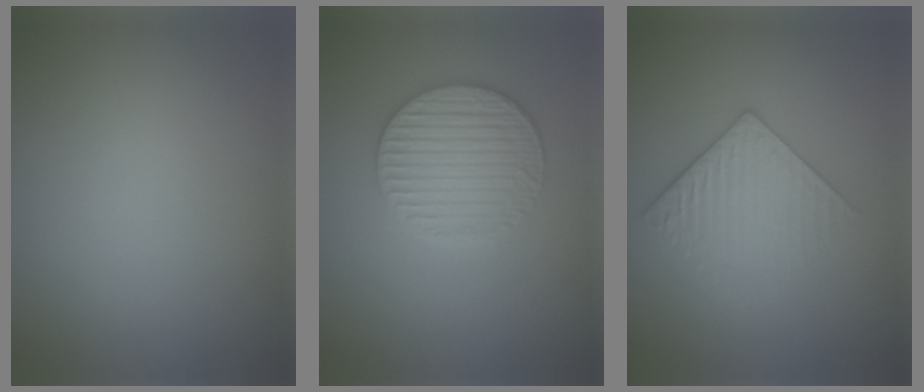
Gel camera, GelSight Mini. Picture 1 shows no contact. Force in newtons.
{"total": 3.5, "press": 3.5, "slide": 0.4}
{"total": 3.1, "press": 2.8, "slide": 1.3}